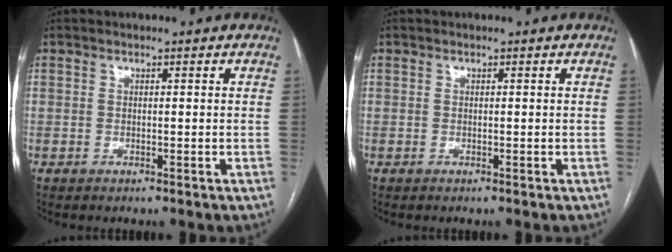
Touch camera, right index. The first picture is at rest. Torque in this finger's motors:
{"motor_torque": [0.00, 0.00, 0.00, 0.00]}